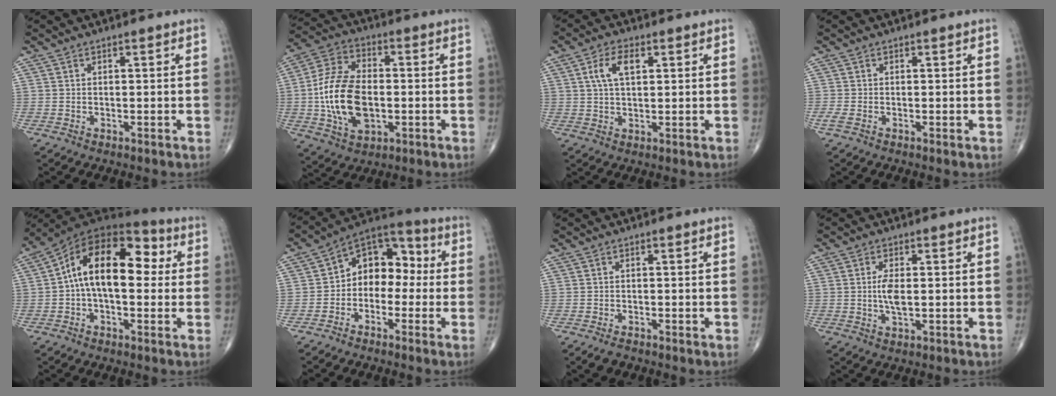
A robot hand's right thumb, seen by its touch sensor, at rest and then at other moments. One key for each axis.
{"total": 16.5, "fx": -1.7, "fy": 9.8, "fz": 13.2, "tx": -0.247, "ty": 0.014, "tz": -0.029}
{"total": 6.0, "fx": 1.9, "fy": 3.0, "fz": 4.8, "tx": -0.095, "ty": 0.005, "tz": 0.037}
{"total": 1.4, "fx": -0.4, "fy": 0.5, "fz": 1.2, "tx": -0.030, "ty": -0.004, "tz": -0.011}
{"total": 16.9, "fx": 1.6, "fy": 9.6, "fz": 13.8, "tx": -0.198, "ty": 0.048, "tz": 0.015}
{"total": 11.0, "fx": -0.7, "fy": 8.0, "fz": 7.5, "tx": -0.068, "ty": 0.046, "tz": -0.036}
{"total": 1.6, "fx": -1.1, "fy": 0.7, "fz": 0.9, "tx": -0.016, "ty": 0.000, "tz": -0.021}
{"total": 3.9, "fx": 0.0, "fy": 1.5, "fz": 3.5, "tx": -0.070, "ty": -0.007, "tz": -0.003}